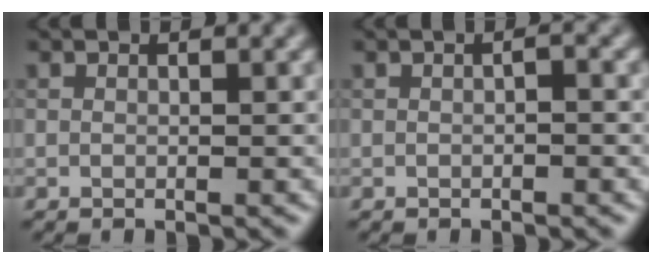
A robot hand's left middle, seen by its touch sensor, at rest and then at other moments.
{"total": 0.6, "force": [-0.2, 0.1, 0.6], "torque": [-0.010, 0.002, -0.002]}